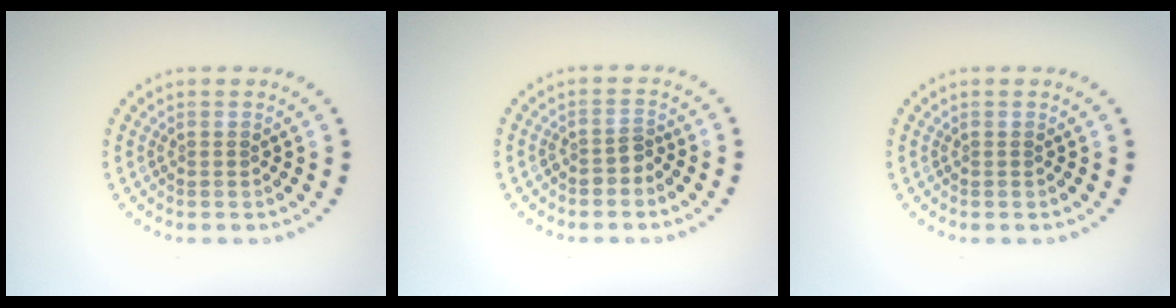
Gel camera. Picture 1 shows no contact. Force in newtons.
{"total": 1.4, "press": 1.1, "slide": 0.8}
{"total": 0.0}